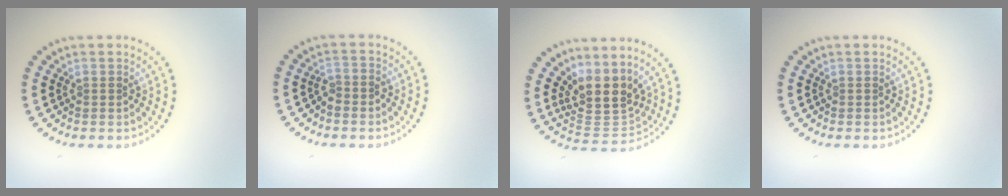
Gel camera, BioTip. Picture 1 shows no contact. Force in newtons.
{"total": 1.3, "press": 1.1, "slide": 0.7}
{"total": 4.4, "press": 3.4, "slide": 2.8}
{"total": 0.0}